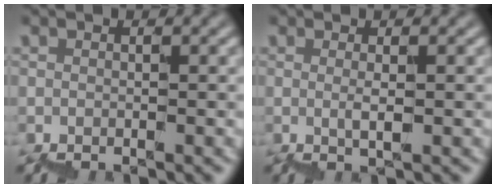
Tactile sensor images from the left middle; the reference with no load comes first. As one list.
[{"total": 1.0, "force": [0.5, 0.1, 0.8], "torque": [-0.015, 0.000, 0.012]}]